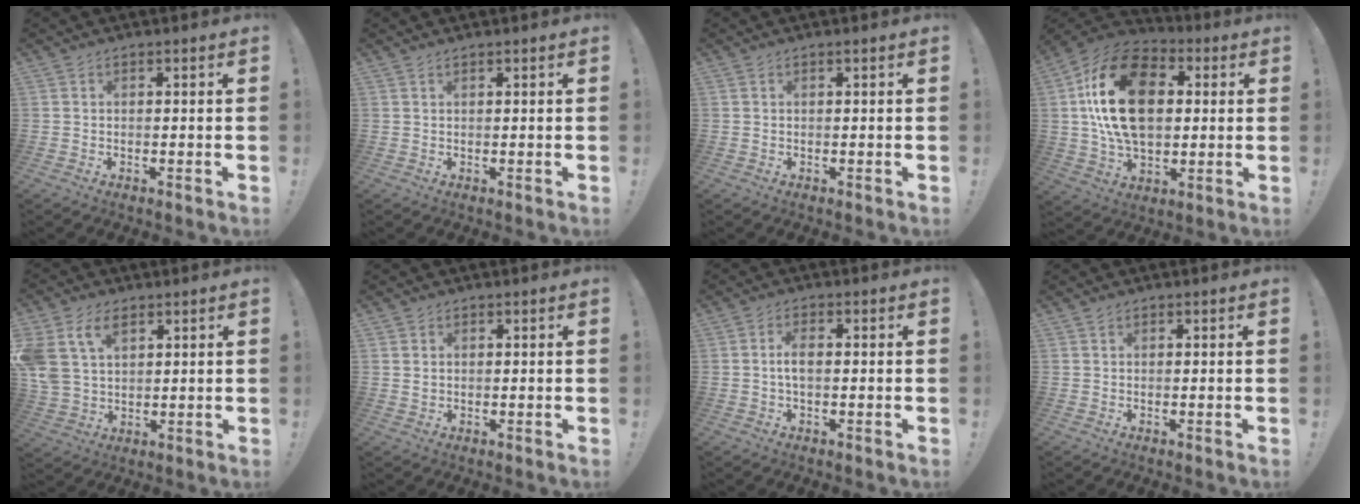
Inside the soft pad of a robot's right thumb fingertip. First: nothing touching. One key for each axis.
{"total": 0.6, "fx": 0.5, "fy": -0.1, "fz": 0.4, "tx": -0.006, "ty": 0.000, "tz": 0.008}
{"total": 0.5, "fx": 0.2, "fy": -0.3, "fz": 0.4, "tx": -0.003, "ty": -0.002, "tz": 0.003}
{"total": 24.3, "fx": 4.2, "fy": 15.8, "fz": 18.0, "tx": -0.315, "ty": 0.000, "tz": 0.075}
{"total": 11.0, "fx": 5.7, "fy": 7.2, "fz": 6.1, "tx": -0.139, "ty": -0.016, "tz": 0.112}
{"total": 1.4, "fx": 0.7, "fy": 1.2, "fz": 0.4, "tx": 0.005, "ty": -0.004, "tz": 0.010}
{"total": 3.9, "fx": -0.1, "fy": 1.6, "fz": 3.5, "tx": -0.063, "ty": 0.004, "tz": -0.006}
{"total": 0.6, "fx": 0.5, "fy": 0.2, "fz": 0.3, "tx": -0.005, "ty": 0.000, "tz": 0.008}